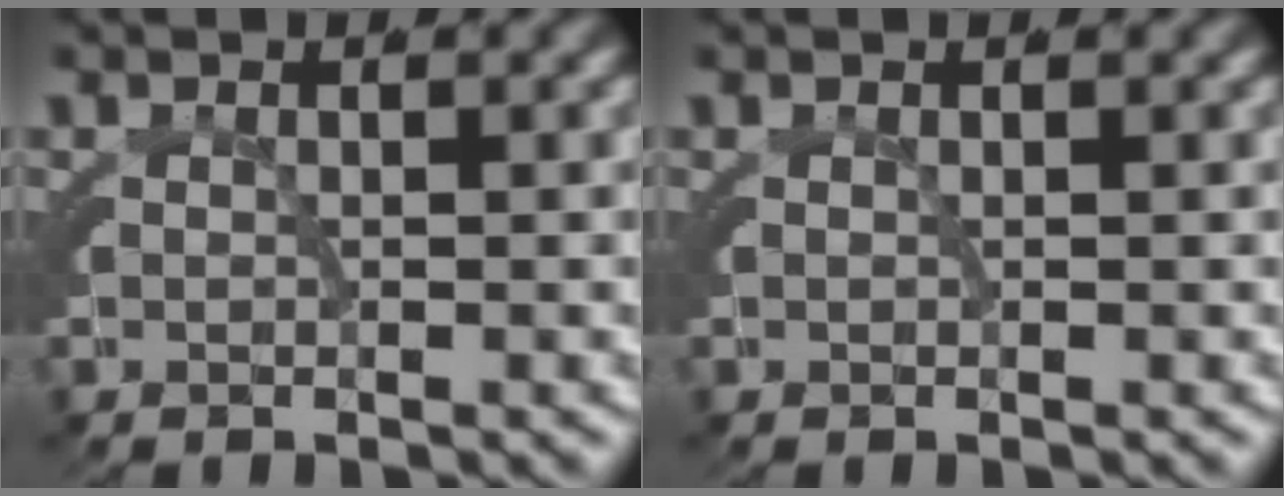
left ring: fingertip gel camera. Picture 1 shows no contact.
{"total": 0.0}